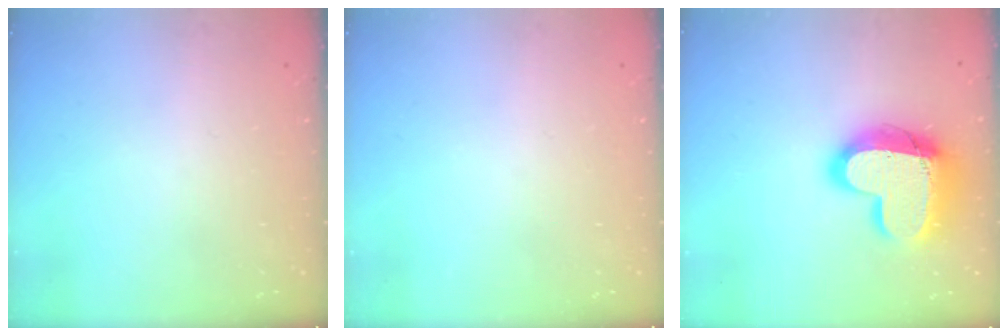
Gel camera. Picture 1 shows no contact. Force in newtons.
{"total": 0.0}
{"total": 18.9, "press": 18.8, "slide": 1.5}